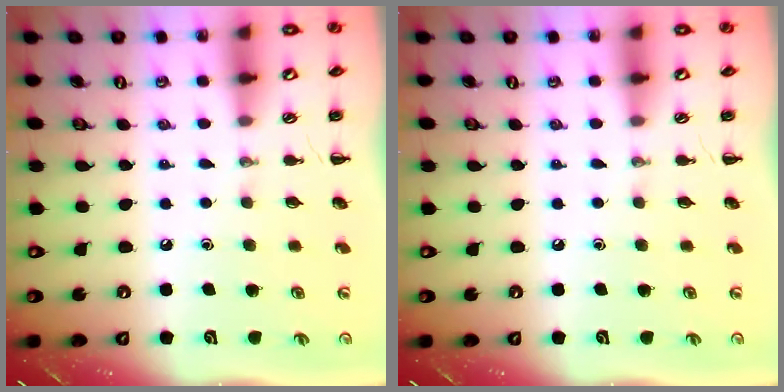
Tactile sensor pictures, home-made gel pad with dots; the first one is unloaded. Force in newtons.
{"total": 0.0}